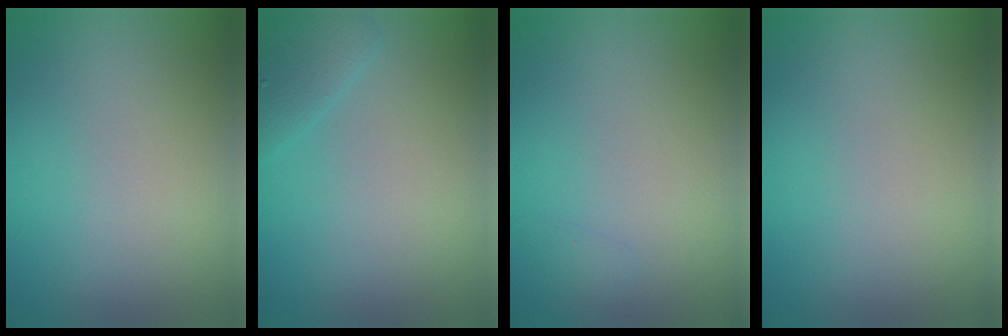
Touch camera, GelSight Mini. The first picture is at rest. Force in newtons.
{"total": 1.6, "press": 1.6, "slide": 0.1}
{"total": 0.6, "press": 0.6, "slide": 0.0}
{"total": 0.0}